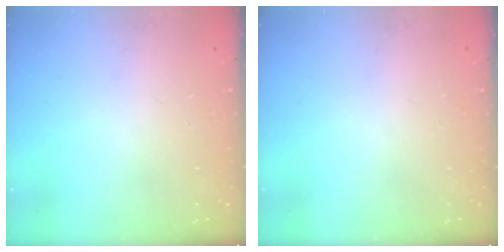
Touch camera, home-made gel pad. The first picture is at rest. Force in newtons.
{"total": 0.0}